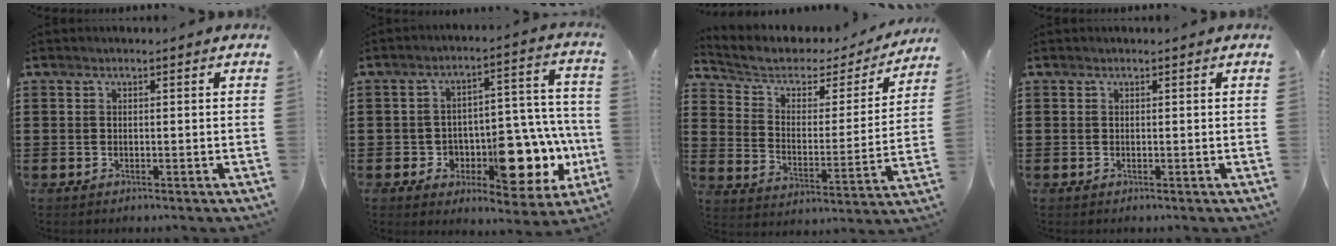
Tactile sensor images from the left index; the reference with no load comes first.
{"total": 11.6, "force": [-4.1, 6.9, 8.3], "torque": [-0.112, 0.012, -0.056]}
{"total": 4.9, "force": [3.4, 2.8, 2.1], "torque": [-0.064, -0.021, 0.053]}
{"total": 0.0}